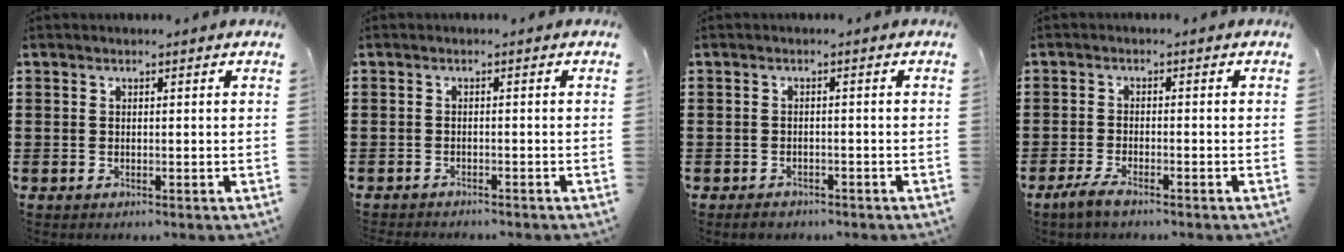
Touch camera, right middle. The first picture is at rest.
{"total": 1.0, "force": [-1.0, 0.0, 0.0], "torque": [-0.005, -0.001, -0.021]}
{"total": 1.2, "force": [-1.0, 0.5, 0.3], "torque": [-0.009, -0.002, -0.022]}
{"total": 2.4, "force": [-1.7, 0.4, 1.7], "torque": [-0.042, -0.003, -0.037]}